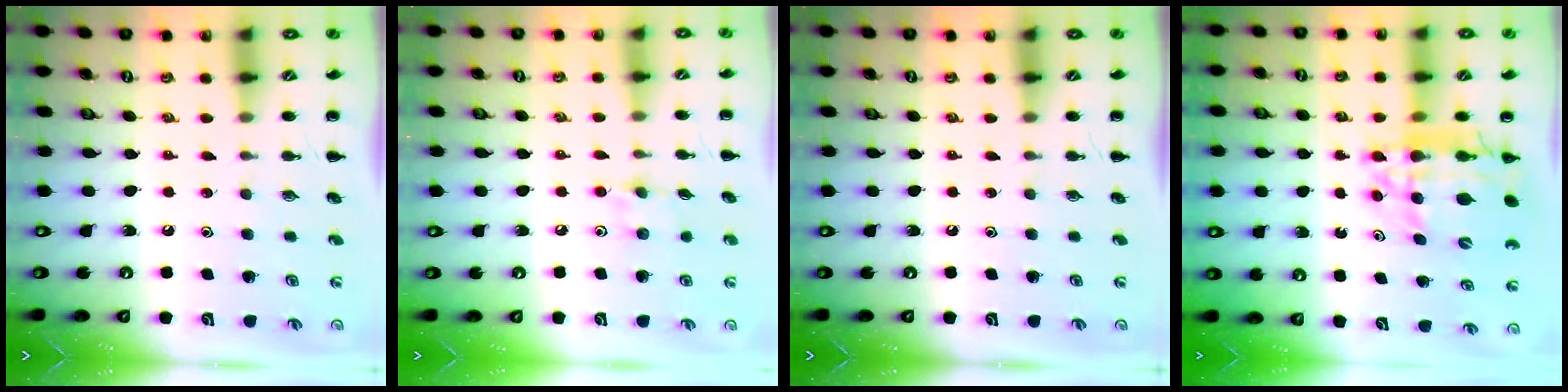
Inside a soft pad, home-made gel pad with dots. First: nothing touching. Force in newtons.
{"total": 5.9, "press": 5.7, "slide": 1.6}
{"total": 0.0}
{"total": 14.0, "press": 13.4, "slide": 4.0}